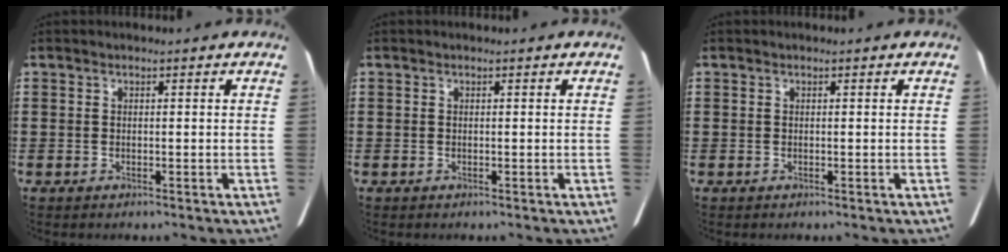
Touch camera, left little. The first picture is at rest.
{"total": 0.0}
{"total": 0.0}